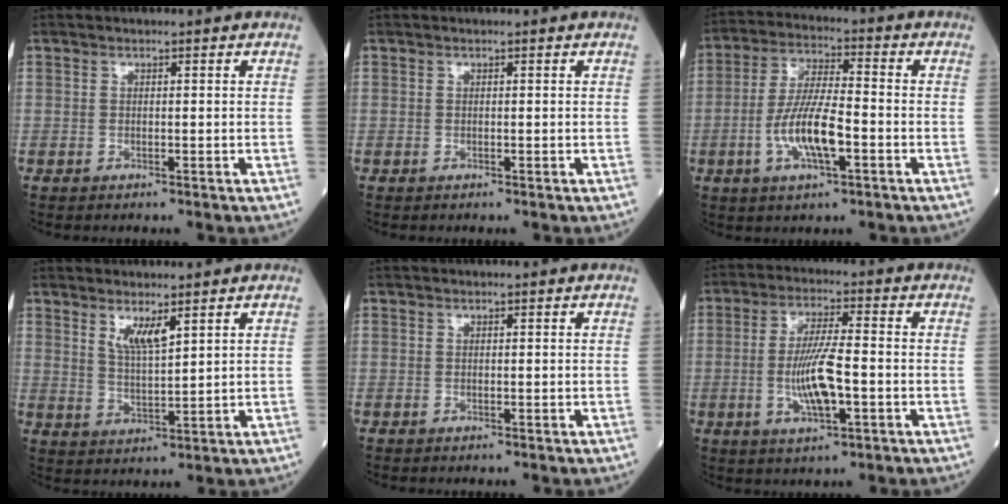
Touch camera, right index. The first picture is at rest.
{"total": 0.0}
{"total": 9.8, "force": [-2.9, 2.2, 9.1], "torque": [-0.186, 0.001, -0.056]}
{"total": 4.1, "force": [2.6, 0.6, 3.1], "torque": [-0.068, -0.010, 0.055]}
{"total": 0.0}
{"total": 8.7, "force": [-1.8, 1.6, 8.3], "torque": [-0.167, -0.001, -0.032]}